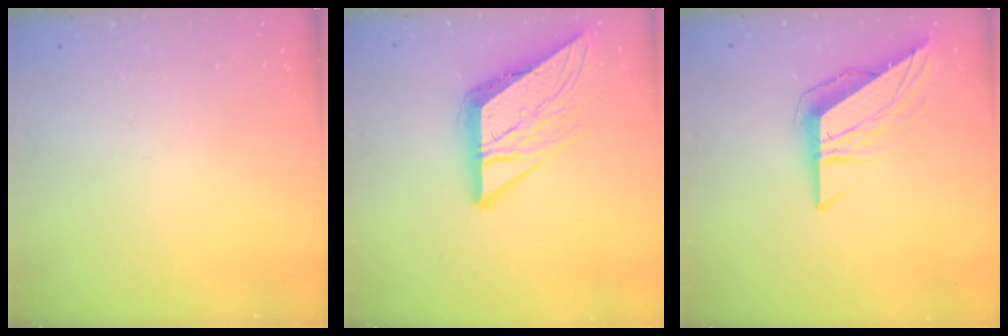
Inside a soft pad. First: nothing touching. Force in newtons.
{"total": 11.5, "press": 11.4, "slide": 1.1}
{"total": 9.3, "press": 9.3, "slide": 0.5}